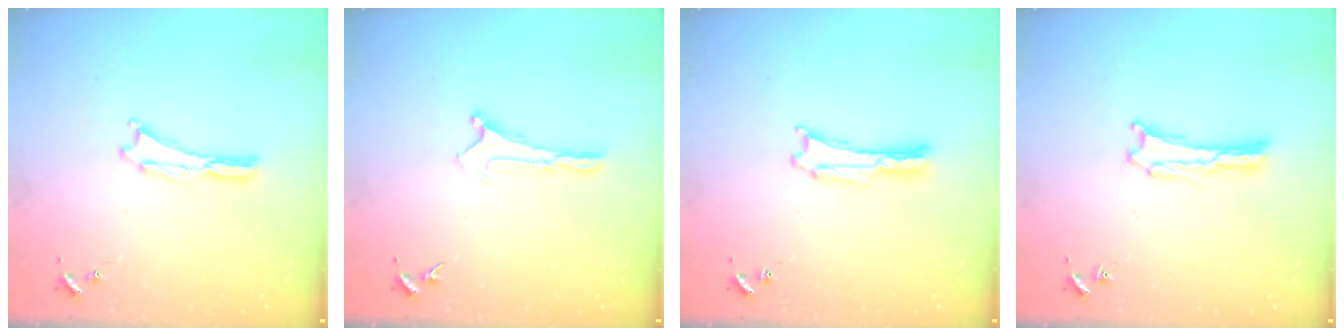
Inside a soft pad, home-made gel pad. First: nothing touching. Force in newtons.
{"total": 0.0}
{"total": 0.7, "press": 0.7, "slide": 0.1}
{"total": 0.9, "press": 0.9, "slide": 0.0}